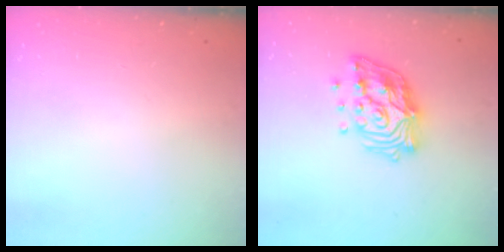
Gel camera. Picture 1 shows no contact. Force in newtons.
{"total": 15.1, "press": 15.1, "slide": 1.2}